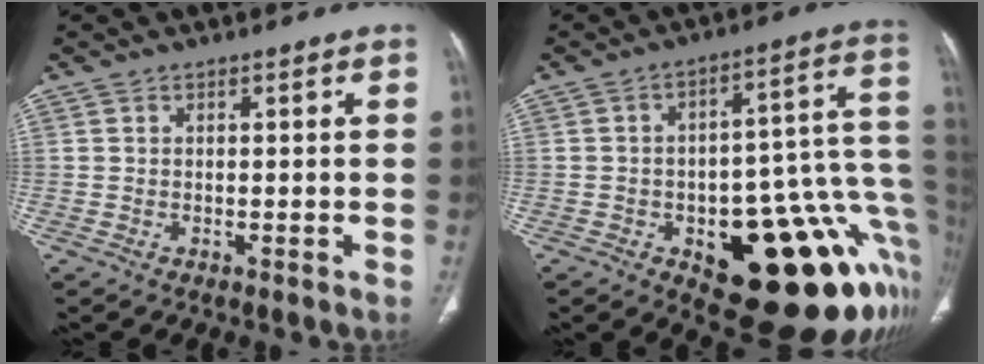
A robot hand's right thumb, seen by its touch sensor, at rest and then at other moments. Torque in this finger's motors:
{"motor_torque": [2.56, 2.31, 1.33, -1.44, 0.12]}